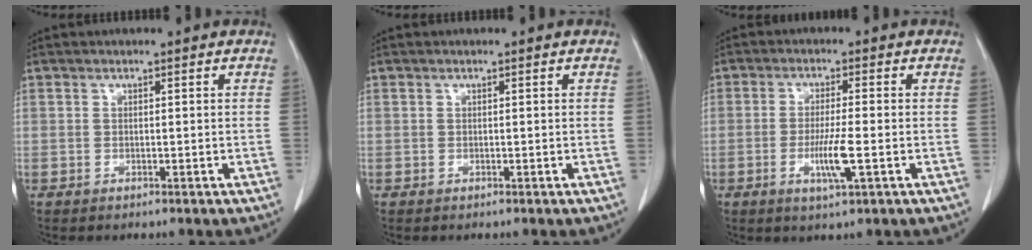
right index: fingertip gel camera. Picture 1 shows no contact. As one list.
[{"total": 0.0}, {"total": 5.6, "force": [-1.7, 0.0, 5.3], "torque": [-0.102, -0.012, -0.030]}]